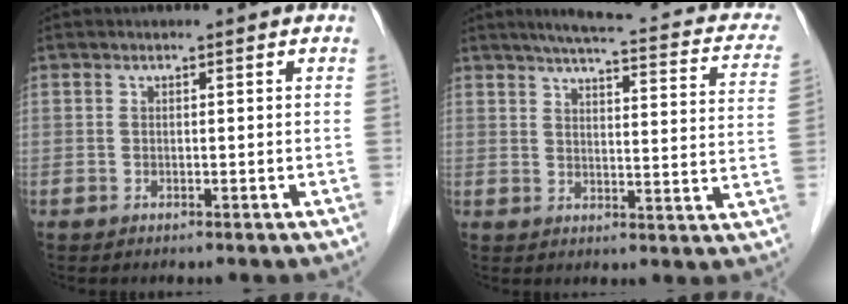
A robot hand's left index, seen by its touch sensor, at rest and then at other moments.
{"total": 17.5, "force": [13.7, 3.8, 10.2], "torque": [-0.128, 0.011, 0.149]}